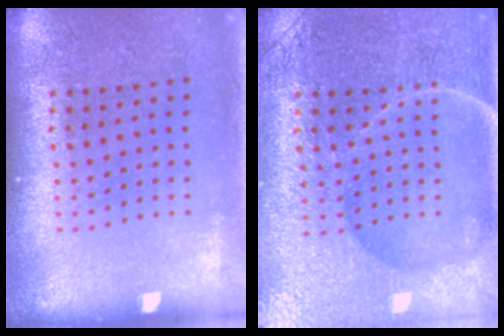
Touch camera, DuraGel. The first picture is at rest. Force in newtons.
{"total": 4.7, "press": 4.4, "slide": 1.6}